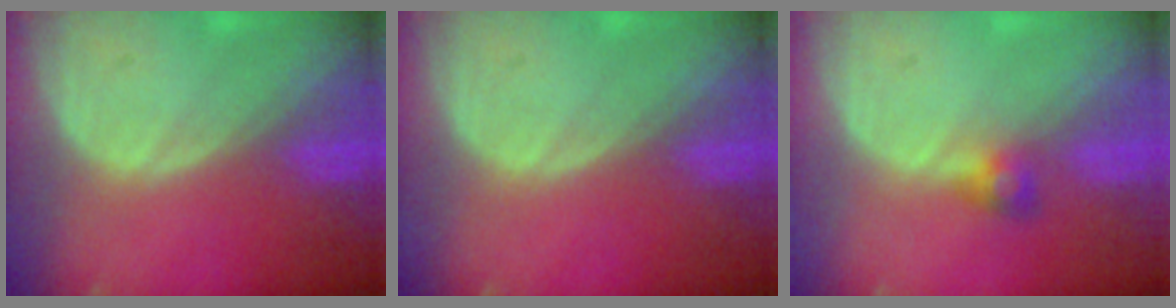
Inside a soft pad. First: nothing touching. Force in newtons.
{"total": 0.0}
{"total": 2.5, "press": 2.4, "slide": 0.7}